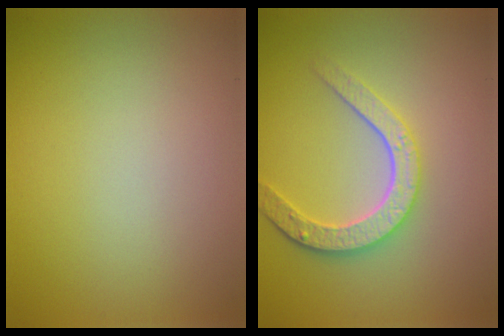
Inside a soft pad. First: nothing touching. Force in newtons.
{"total": 4.0, "press": 3.3, "slide": 2.2}